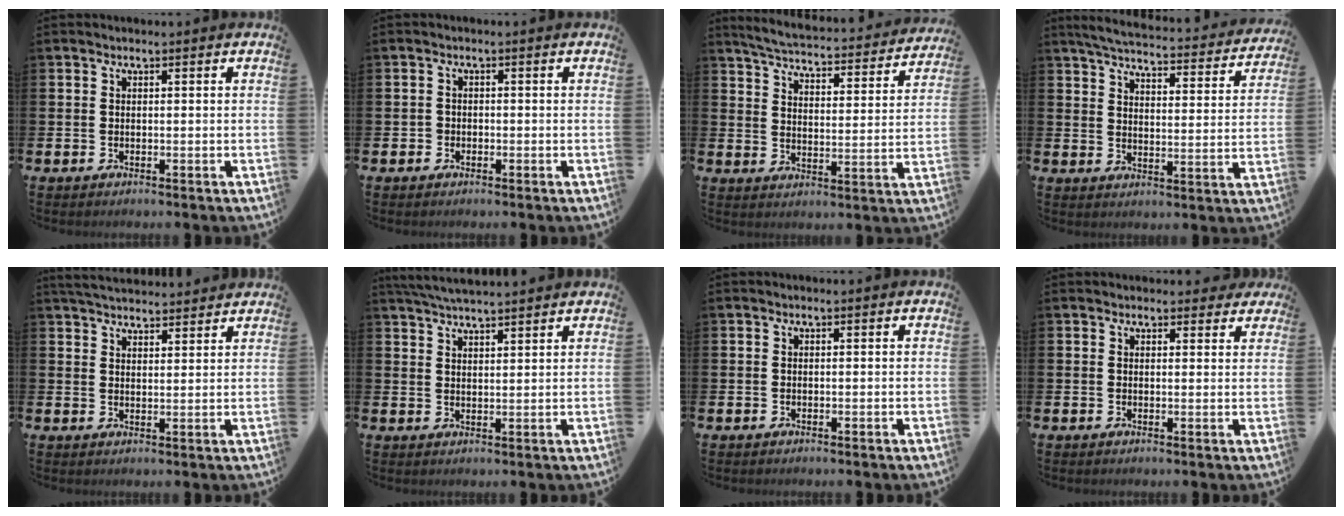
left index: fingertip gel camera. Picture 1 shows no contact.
{"total": 1.1, "force": [-0.6, 1.0, 0.1], "torque": [0.001, 0.003, -0.016]}
{"total": 4.9, "force": [4.8, 0.3, 1.1], "torque": [-0.042, -0.041, 0.077]}
{"total": 5.0, "force": [4.8, 0.5, 1.3], "torque": [-0.047, -0.038, 0.078]}
{"total": 4.4, "force": [4.4, 0.5, 0.3], "torque": [-0.012, -0.024, 0.079]}
{"total": 4.7, "force": [4.6, 0.2, 1.2], "torque": [-0.030, -0.014, 0.083]}
{"total": 0.0}
{"total": 1.9, "force": [1.7, 0.7, 0.1], "torque": [0.017, -0.009, 0.027]}